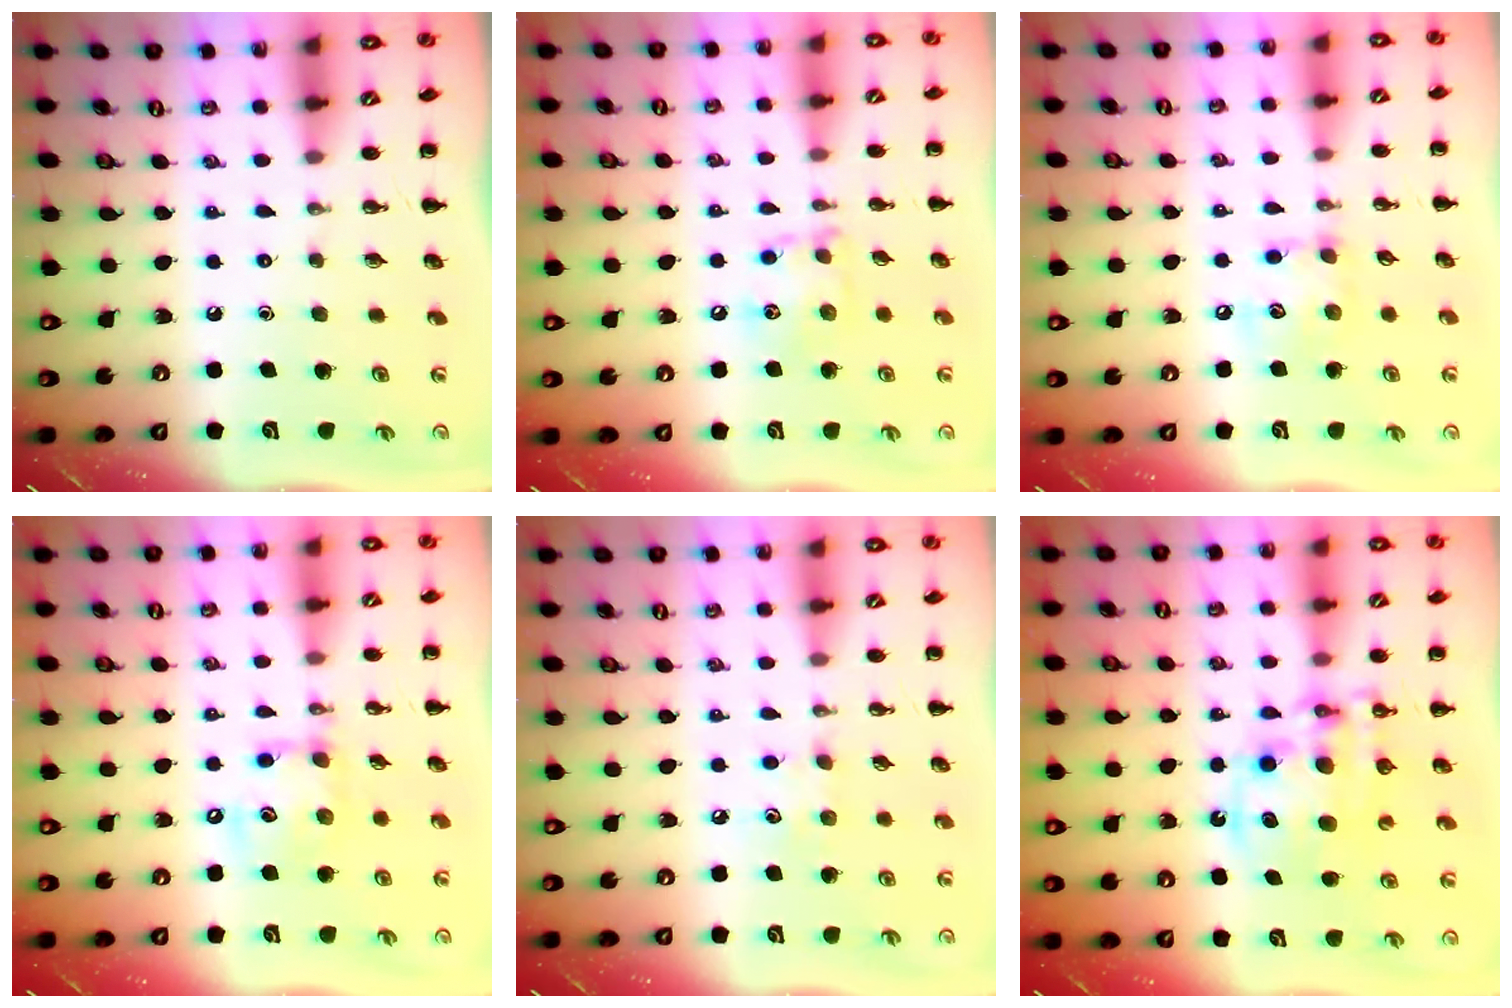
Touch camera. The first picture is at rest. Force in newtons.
{"total": 9.1, "press": 9.1, "slide": 0.4}
{"total": 9.2, "press": 9.2, "slide": 1.1}
{"total": 11.5, "press": 11.3, "slide": 1.8}
{"total": 6.6, "press": 6.4, "slide": 1.8}
{"total": 13.1, "press": 12.8, "slide": 2.8}